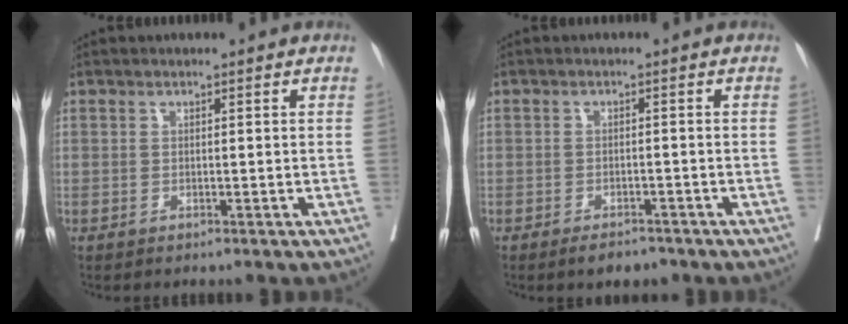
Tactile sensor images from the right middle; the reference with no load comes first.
{"total": 2.9, "force": [-2.3, 1.1, 1.5], "torque": [-0.017, -0.001, -0.030]}